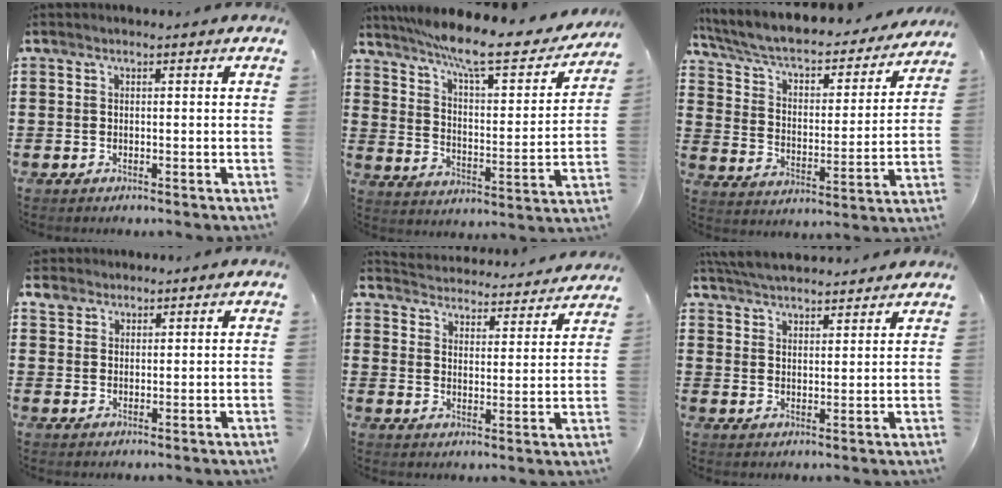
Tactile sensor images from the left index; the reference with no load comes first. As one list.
[{"total": 10.7, "force": [8.9, 0.6, 5.9], "torque": [-0.130, -0.061, 0.144]}, {"total": 5.3, "force": [4.6, 1.1, 2.5], "torque": [-0.070, -0.041, 0.072]}, {"total": 2.9, "force": [2.3, 1.9, 0.1], "torque": [-0.015, 0.008, 0.044]}, {"total": 3.9, "force": [3.9, -0.3, -0.3], "torque": [-0.018, -0.039, 0.062]}, {"total": 5.0, "force": [4.9, 0.3, 0.9], "torque": [-0.033, -0.016, 0.092]}]